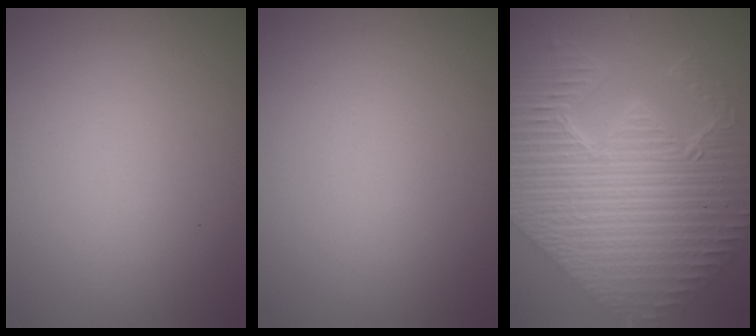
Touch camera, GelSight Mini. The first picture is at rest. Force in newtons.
{"total": 0.0}
{"total": 11.5, "press": 7.7, "slide": 8.5}